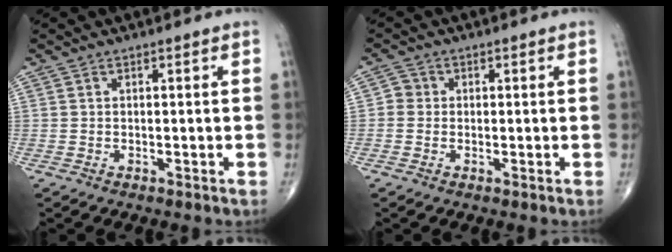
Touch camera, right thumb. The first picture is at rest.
{"total": 2.1, "force": [-0.1, 2.0, 0.7], "torque": [0.002, 0.006, -0.010]}